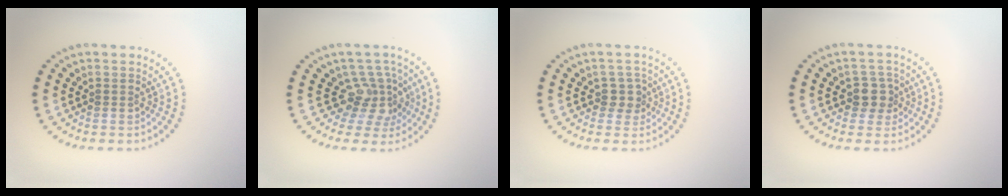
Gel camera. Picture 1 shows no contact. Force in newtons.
{"total": 3.4, "press": 2.5, "slide": 2.3}
{"total": 1.8, "press": 1.5, "slide": 1.0}
{"total": 2.3, "press": 2.1, "slide": 1.1}